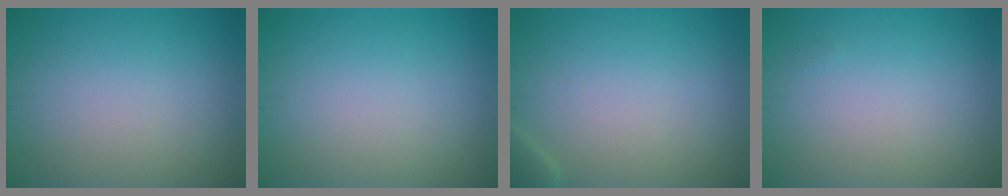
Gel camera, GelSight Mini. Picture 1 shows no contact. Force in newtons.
{"total": 0.0}
{"total": 1.1, "press": 1.1, "slide": 0.1}
{"total": 0.0}